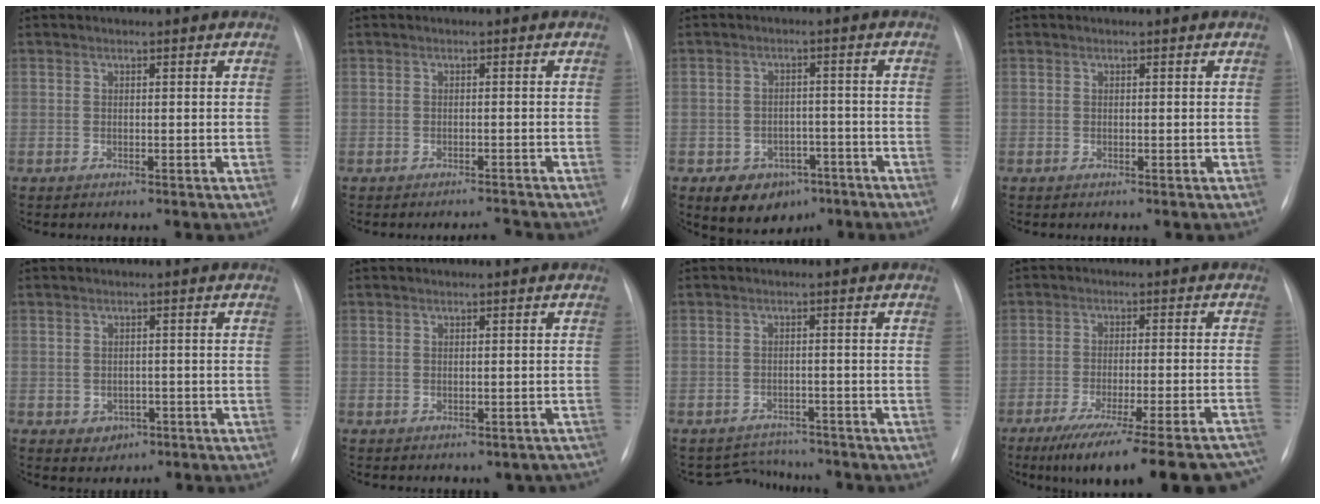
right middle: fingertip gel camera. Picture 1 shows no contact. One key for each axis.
{"total": 1.6, "fx": -1.5, "fy": -0.5, "fz": -0.2, "tx": 0.003, "ty": -0.006, "tz": -0.017}
{"total": 7.2, "fx": -4.2, "fy": 5.2, "fz": 2.9, "tx": -0.041, "ty": 0.012, "tz": -0.052}
{"total": 0.0}
{"total": 2.6, "fx": -1.0, "fy": 2.2, "fz": 1.0, "tx": -0.009, "ty": 0.005, "tz": -0.004}
{"total": 2.5, "fx": -1.7, "fy": 1.7, "fz": 0.8, "tx": -0.004, "ty": 0.012, "tz": -0.011}
{"total": 4.2, "fx": -3.9, "fy": 1.2, "fz": -0.9, "tx": 0.010, "ty": 0.015, "tz": -0.056}
{"total": 23.3, "fx": -19.7, "fy": 2.5, "fz": 12.3, "tx": -0.115, "ty": -0.018, "tz": -0.261}